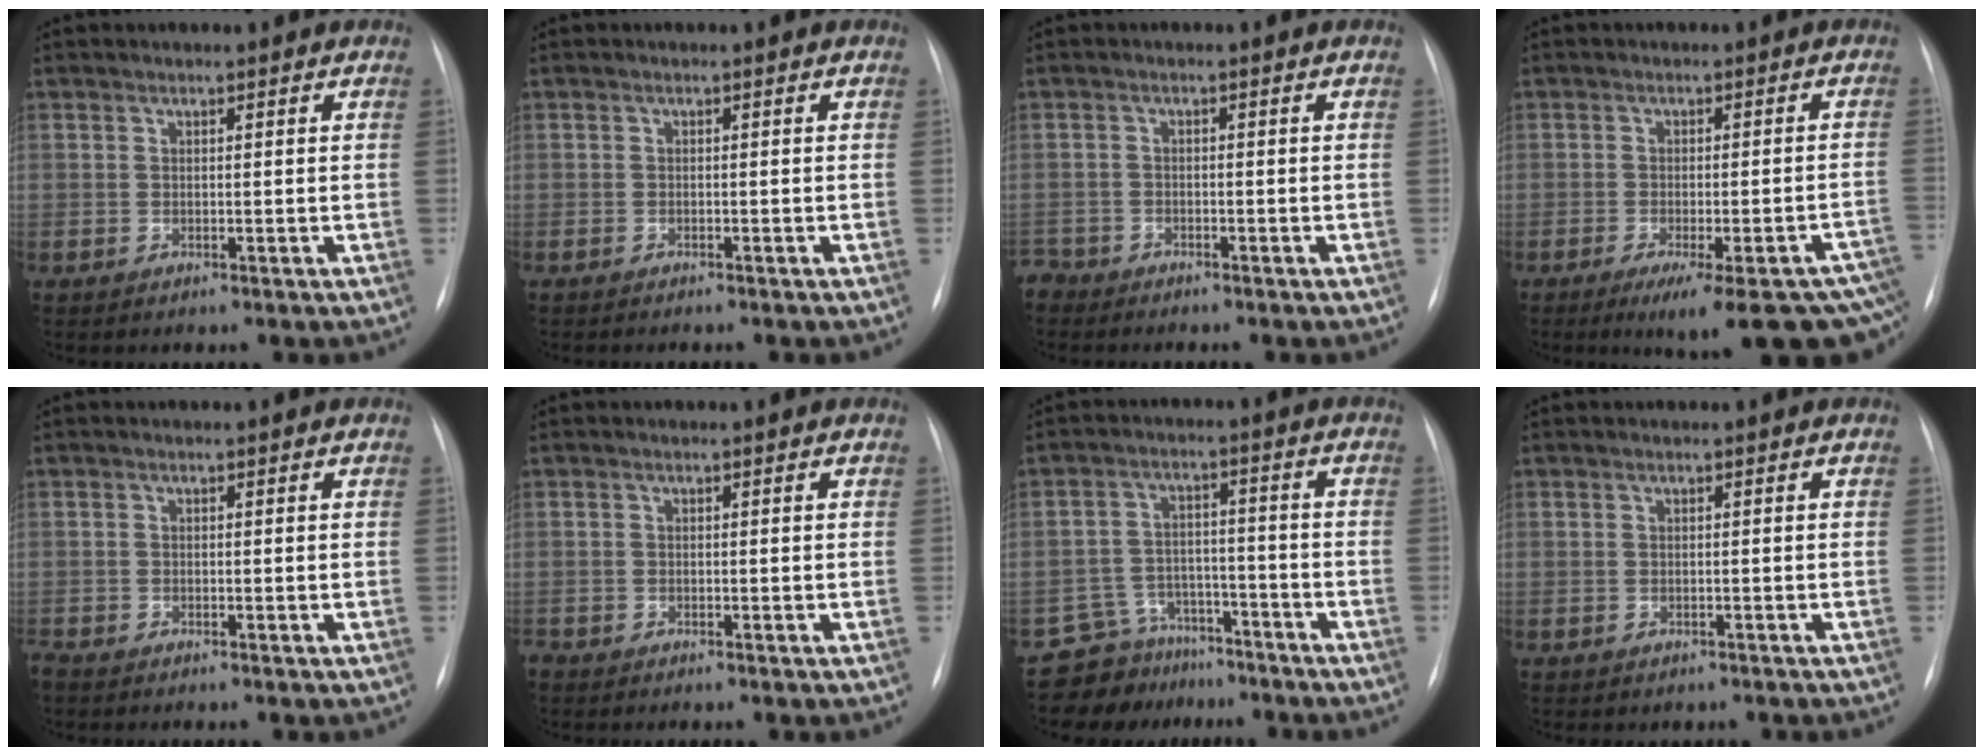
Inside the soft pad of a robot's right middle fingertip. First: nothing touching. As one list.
[{"total": 1.8, "force": [-1.6, 0.4, 0.8], "torque": [-0.014, -0.006, -0.018]}, {"total": 3.0, "force": [-2.8, 1.0, -0.4], "torque": [0.007, -0.004, -0.055]}, {"total": 17.3, "force": [-12.4, 2.7, 11.8], "torque": [-0.080, 0.002, -0.148]}, {"total": 2.8, "force": [-2.5, 0.6, 1.1], "torque": [-0.019, -0.009, -0.038]}, {"total": 2.3, "force": [-2.1, 0.7, 0.8], "torque": [-0.011, -0.006, -0.030]}, {"total": 8.4, "force": [-7.0, 4.6, -0.6], "torque": [0.020, 0.045, -0.114]}, {"total": 2.5, "force": [-2.1, 1.0, 0.6], "torque": [-0.013, -0.002, -0.022]}]